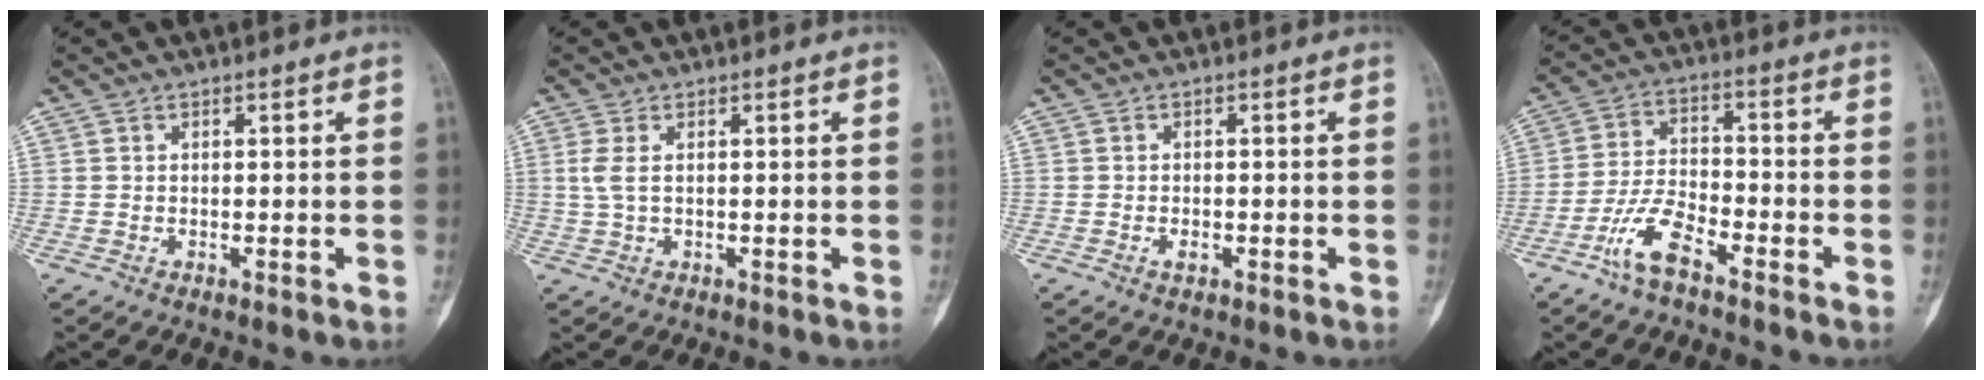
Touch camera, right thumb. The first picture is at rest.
{"total": 2.5, "force": [0.4, 0.8, 2.3], "torque": [-0.068, 0.006, 0.015]}
{"total": 1.2, "force": [-0.6, 0.6, 0.8], "torque": [-0.013, 0.004, -0.009]}
{"total": 7.8, "force": [-5.1, 2.6, 5.3], "torque": [-0.115, 0.029, -0.104]}